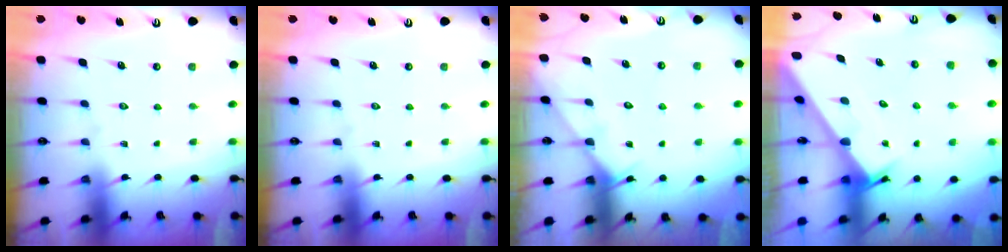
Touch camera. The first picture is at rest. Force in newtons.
{"total": 0.0}
{"total": 5.2, "press": 5.2, "slide": 0.5}
{"total": 2.9, "press": 2.9, "slide": 0.1}